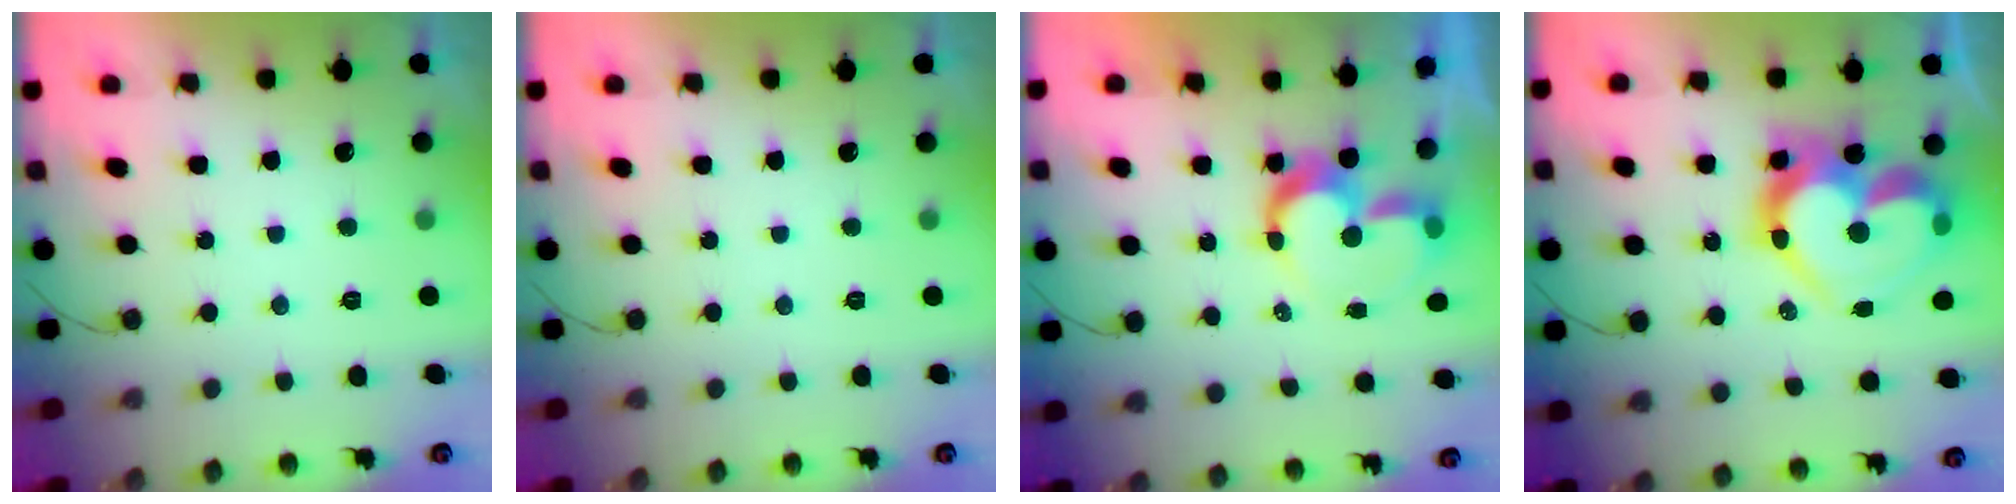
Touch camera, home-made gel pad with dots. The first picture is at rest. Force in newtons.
{"total": 0.0}
{"total": 10.3, "press": 10.2, "slide": 0.8}
{"total": 20.0, "press": 20.0, "slide": 1.5}